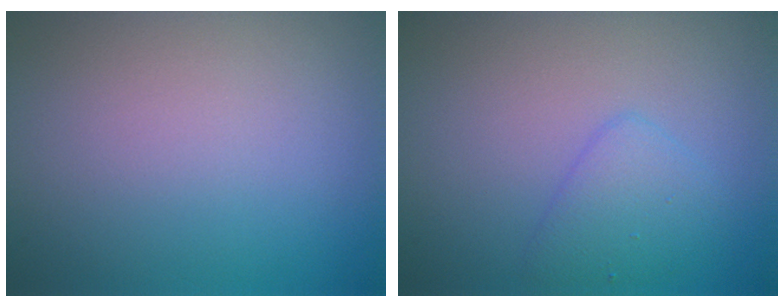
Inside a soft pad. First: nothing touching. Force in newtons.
{"total": 2.3, "press": 2.2, "slide": 0.1}